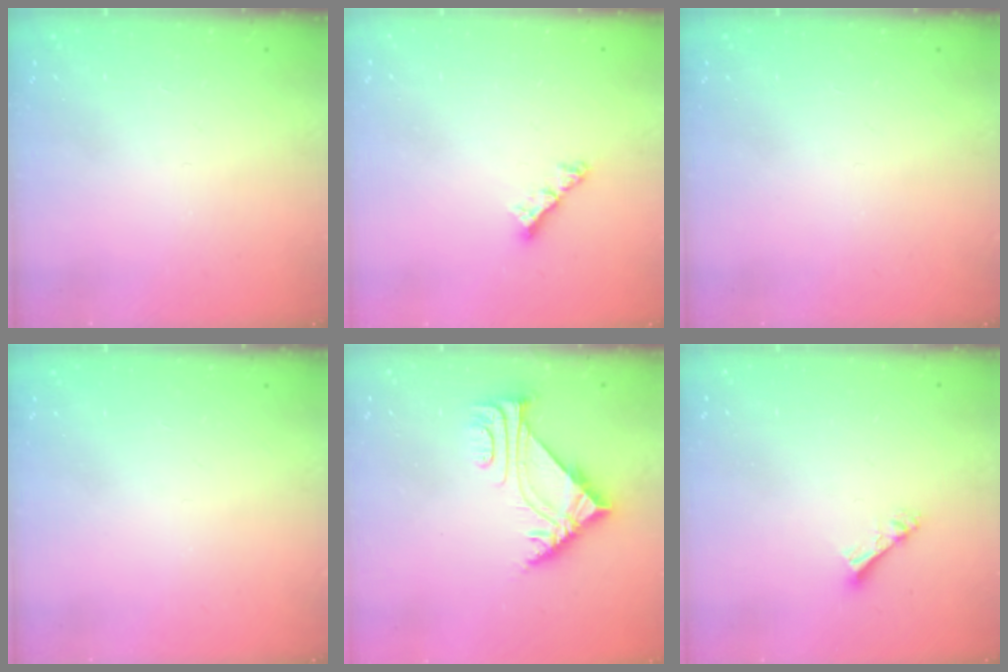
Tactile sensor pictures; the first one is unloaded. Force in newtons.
{"total": 4.2, "press": 4.2, "slide": 0.2}
{"total": 0.0}
{"total": 0.0}
{"total": 6.3, "press": 6.3, "slide": 0.3}
{"total": 3.7, "press": 3.7, "slide": 0.5}